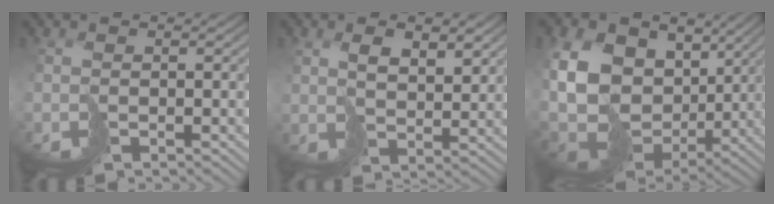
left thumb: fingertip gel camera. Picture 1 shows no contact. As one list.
[{"total": 4.9, "force": [2.9, 2.1, 3.3], "torque": [-0.059, -0.004, 0.059]}, {"total": 17.0, "force": [3.2, 13.1, 10.4], "torque": [-0.249, -0.010, 0.080]}]